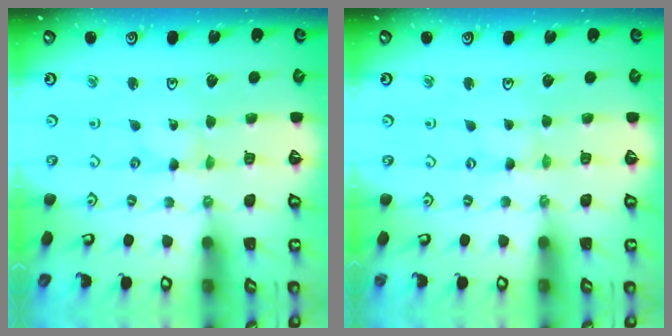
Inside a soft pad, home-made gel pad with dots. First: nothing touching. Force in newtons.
{"total": 0.0}